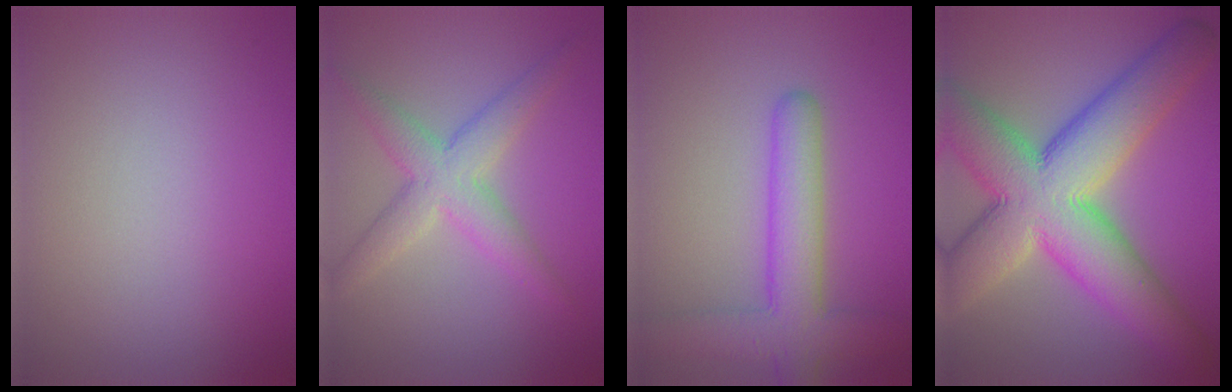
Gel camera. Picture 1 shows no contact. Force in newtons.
{"total": 4.2, "press": 4.2, "slide": 0.0}
{"total": 5.8, "press": 5.8, "slide": 0.3}
{"total": 13.4, "press": 13.3, "slide": 0.8}